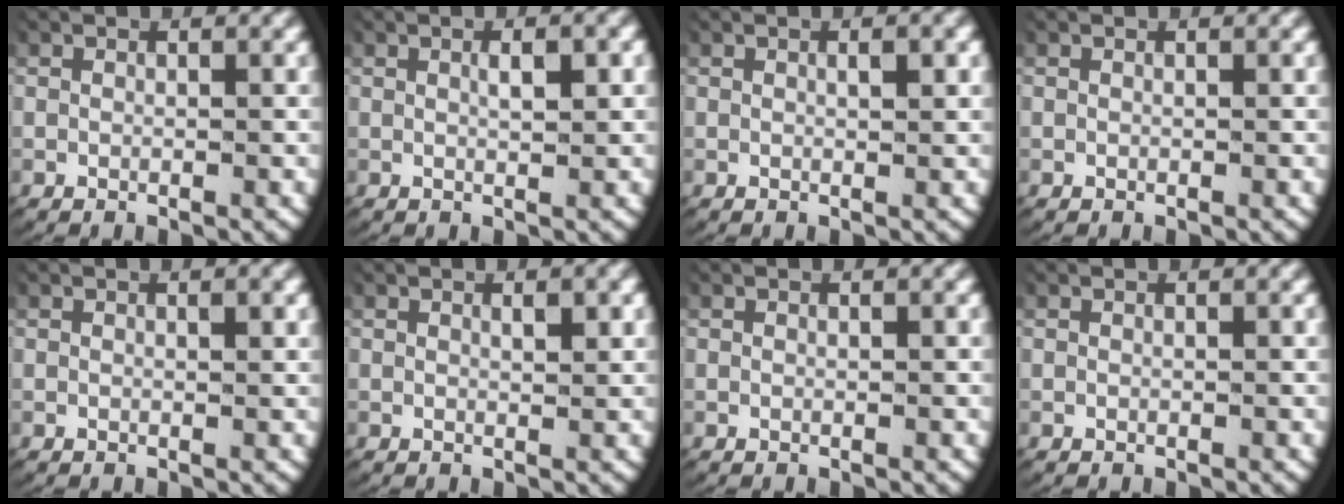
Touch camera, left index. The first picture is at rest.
{"total": 1.8, "force": [0.4, 0.4, 1.7], "torque": [-0.023, -0.001, 0.009]}
{"total": 1.2, "force": [0.3, 0.2, 1.1], "torque": [-0.012, -0.001, 0.006]}
{"total": 0.0}
{"total": 0.6, "force": [0.3, 0.0, 0.5], "torque": [-0.006, -0.001, 0.006]}
{"total": 1.1, "force": [0.5, 0.2, 1.0], "torque": [-0.012, -0.004, 0.009]}
{"total": 0.0}
{"total": 0.0}